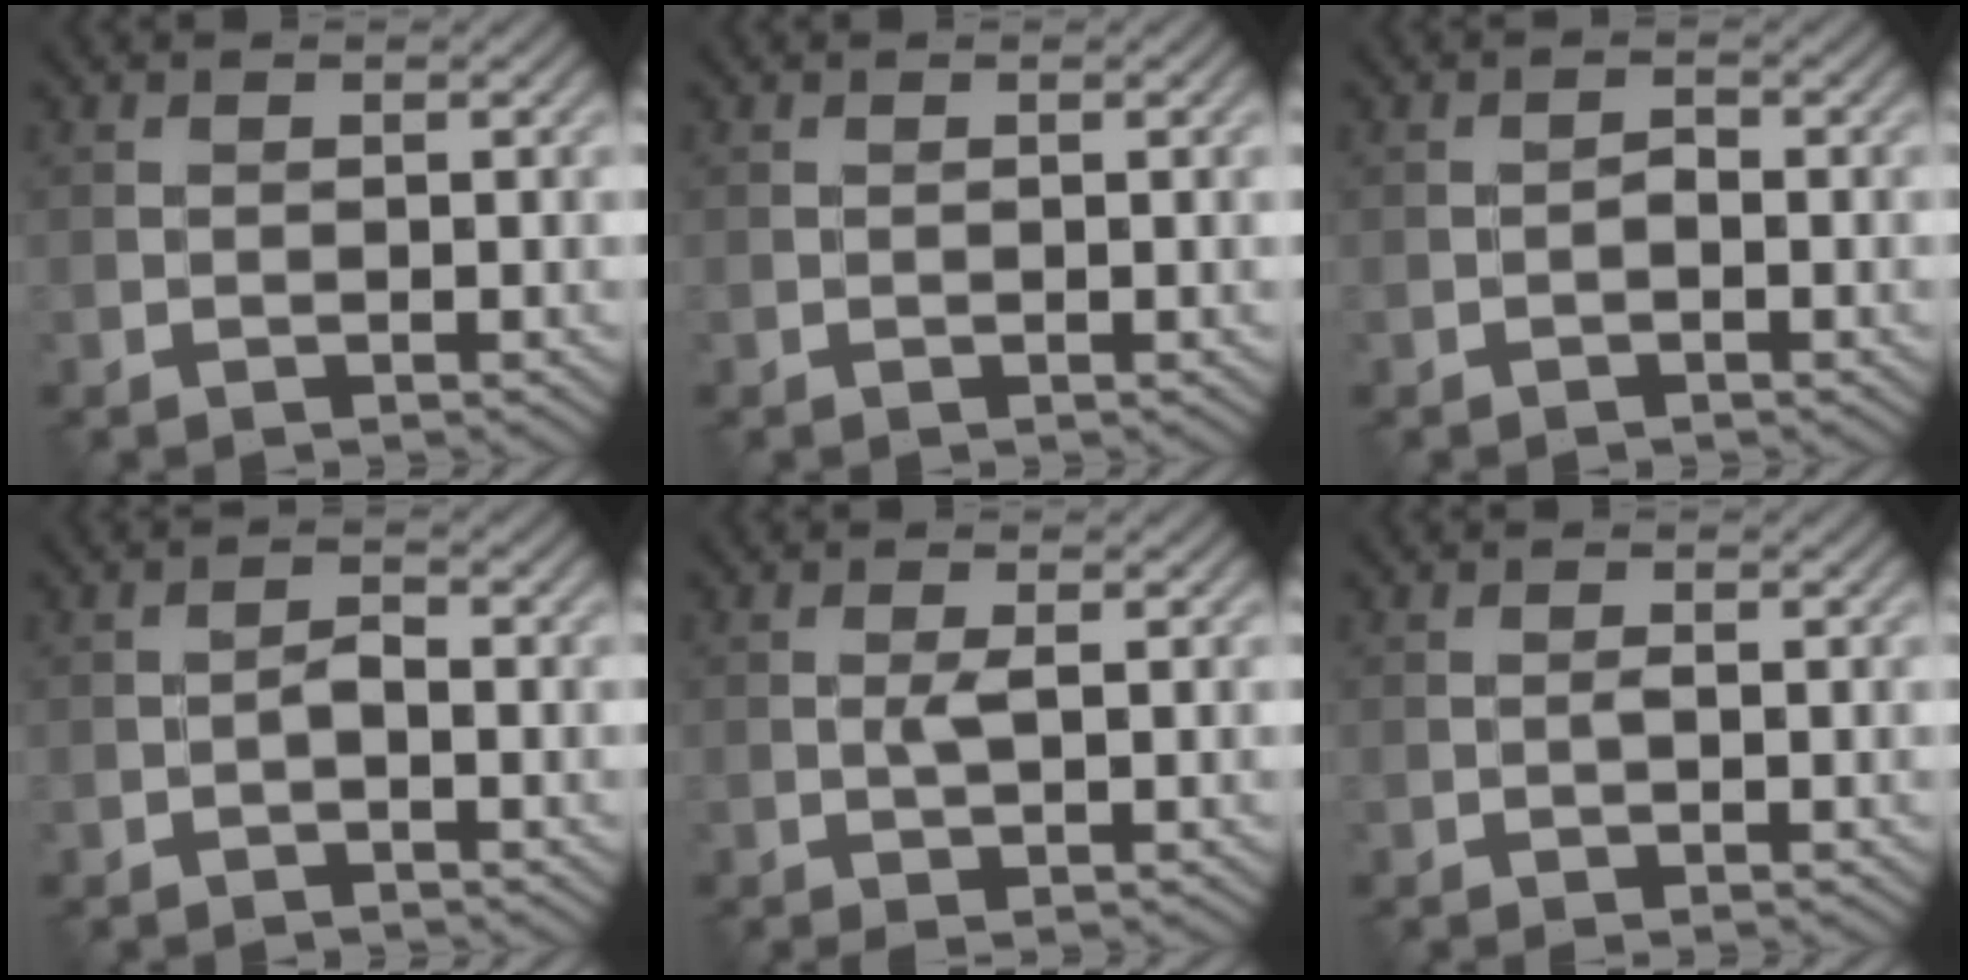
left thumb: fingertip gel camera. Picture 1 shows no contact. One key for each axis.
{"total": 0.5, "fx": 0.0, "fy": 0.1, "fz": 0.5, "tx": -0.009, "ty": -0.002, "tz": 0.001}
{"total": 0.7, "fx": -0.4, "fy": 0.4, "fz": 0.4, "tx": -0.005, "ty": 0.002, "tz": -0.011}
{"total": 1.1, "fx": -0.6, "fy": 0.5, "fz": 0.8, "tx": -0.014, "ty": 0.004, "tz": -0.016}
{"total": 1.9, "fx": -0.1, "fy": 0.3, "fz": 1.9, "tx": -0.037, "ty": -0.001, "tz": -0.002}
{"total": 0.9, "fx": -0.2, "fy": 0.3, "fz": 0.9, "tx": -0.016, "ty": 0.001, "tz": -0.004}